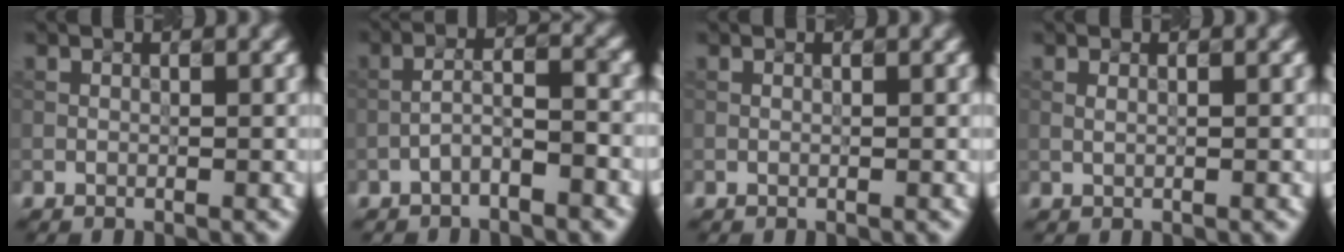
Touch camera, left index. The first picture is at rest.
{"total": 2.7, "force": [-1.9, 0.3, 1.9], "torque": [-0.042, 0.019, -0.031]}
{"total": 0.0}
{"total": 0.6, "force": [0.3, 0.2, 0.4], "torque": [-0.006, 0.003, 0.000]}